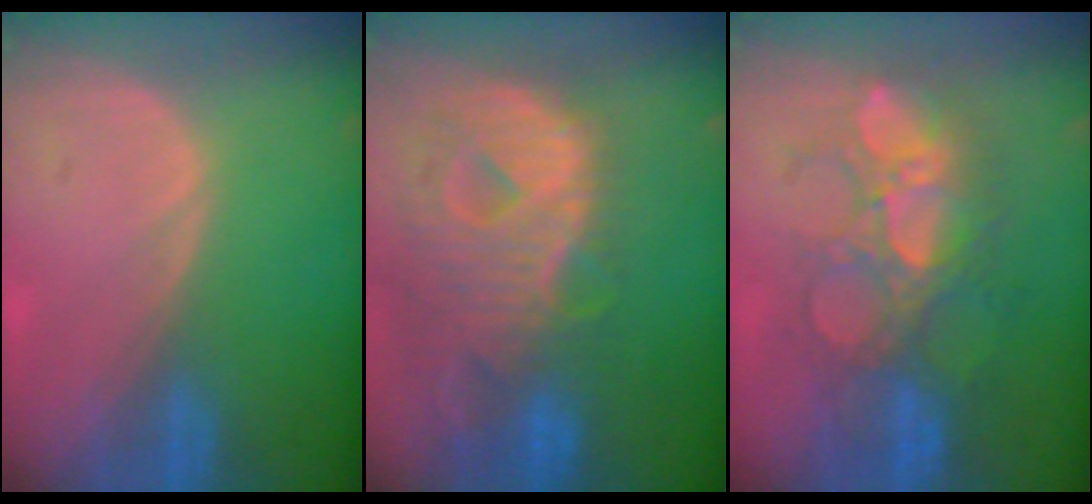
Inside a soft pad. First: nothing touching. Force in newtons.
{"total": 12.8, "press": 10.9, "slide": 6.8}
{"total": 9.3, "press": 9.1, "slide": 2.1}